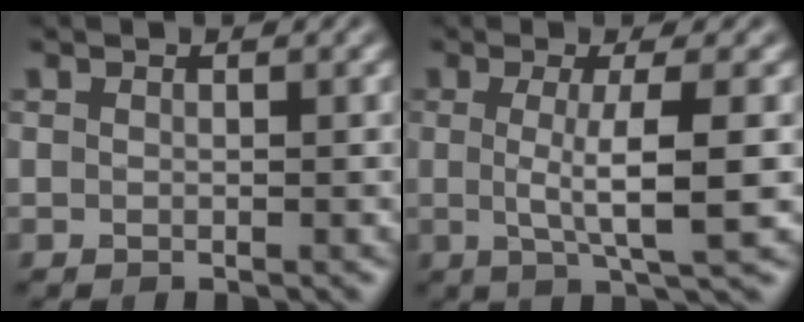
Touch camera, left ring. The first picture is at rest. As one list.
[{"total": 5.2, "force": [0.0, 1.0, 5.1], "torque": [-0.082, -0.003, -0.003]}]